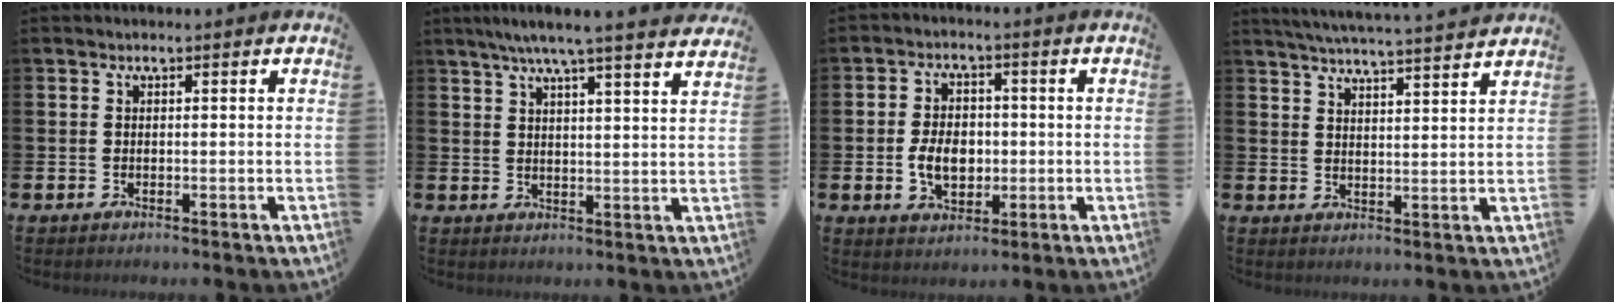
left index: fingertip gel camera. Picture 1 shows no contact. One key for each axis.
{"total": 6.1, "fx": 5.5, "fy": -0.4, "fz": 2.5, "tx": -0.053, "ty": -0.027, "tz": 0.094}
{"total": 5.4, "fx": -0.6, "fy": 3.8, "fz": 3.7, "tx": -0.052, "ty": 0.002, "tz": -0.018}
{"total": 5.2, "fx": 5.0, "fy": -0.7, "fz": 0.9, "tx": -0.026, "ty": -0.035, "tz": 0.086}